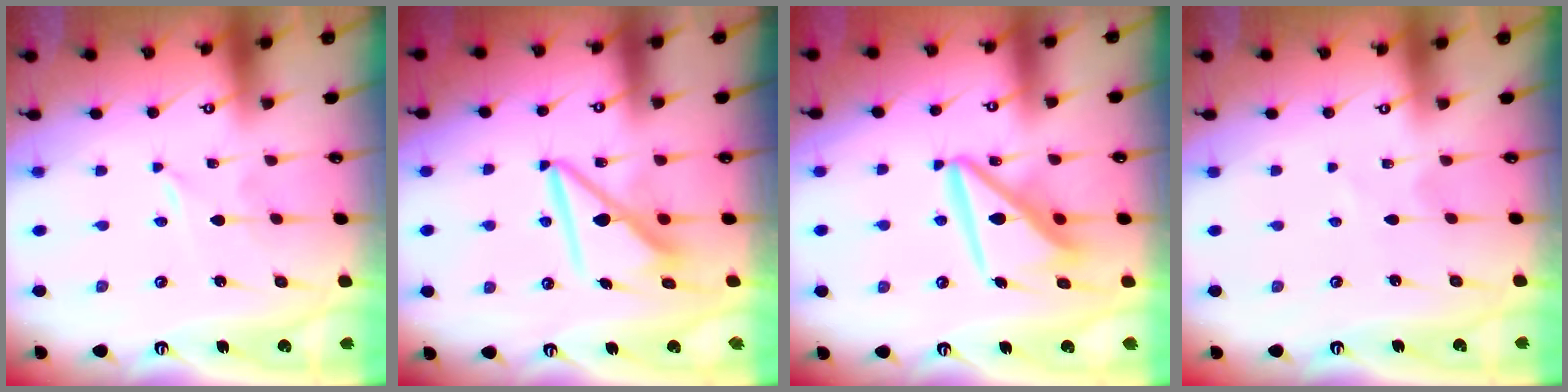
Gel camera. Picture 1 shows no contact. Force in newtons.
{"total": 9.3, "press": 9.3, "slide": 0.9}
{"total": 12.5, "press": 12.4, "slide": 1.3}
{"total": 1.8, "press": 1.7, "slide": 0.3}